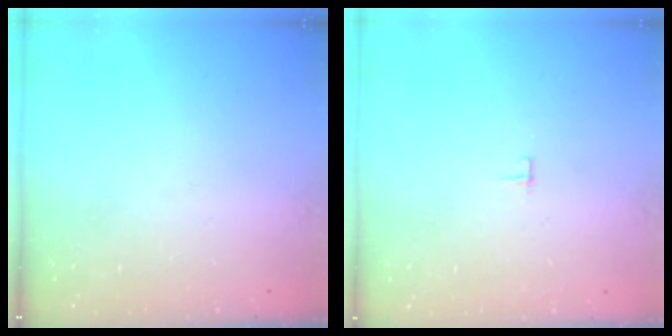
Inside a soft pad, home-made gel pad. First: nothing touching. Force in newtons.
{"total": 3.3, "press": 3.3, "slide": 0.2}